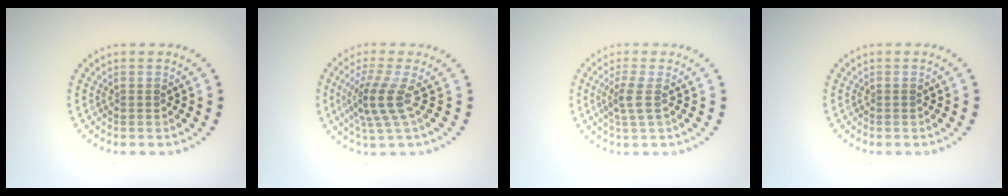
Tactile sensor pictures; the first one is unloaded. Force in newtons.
{"total": 3.5, "press": 2.5, "slide": 2.5}
{"total": 2.0, "press": 1.6, "slide": 1.3}
{"total": 0.0}